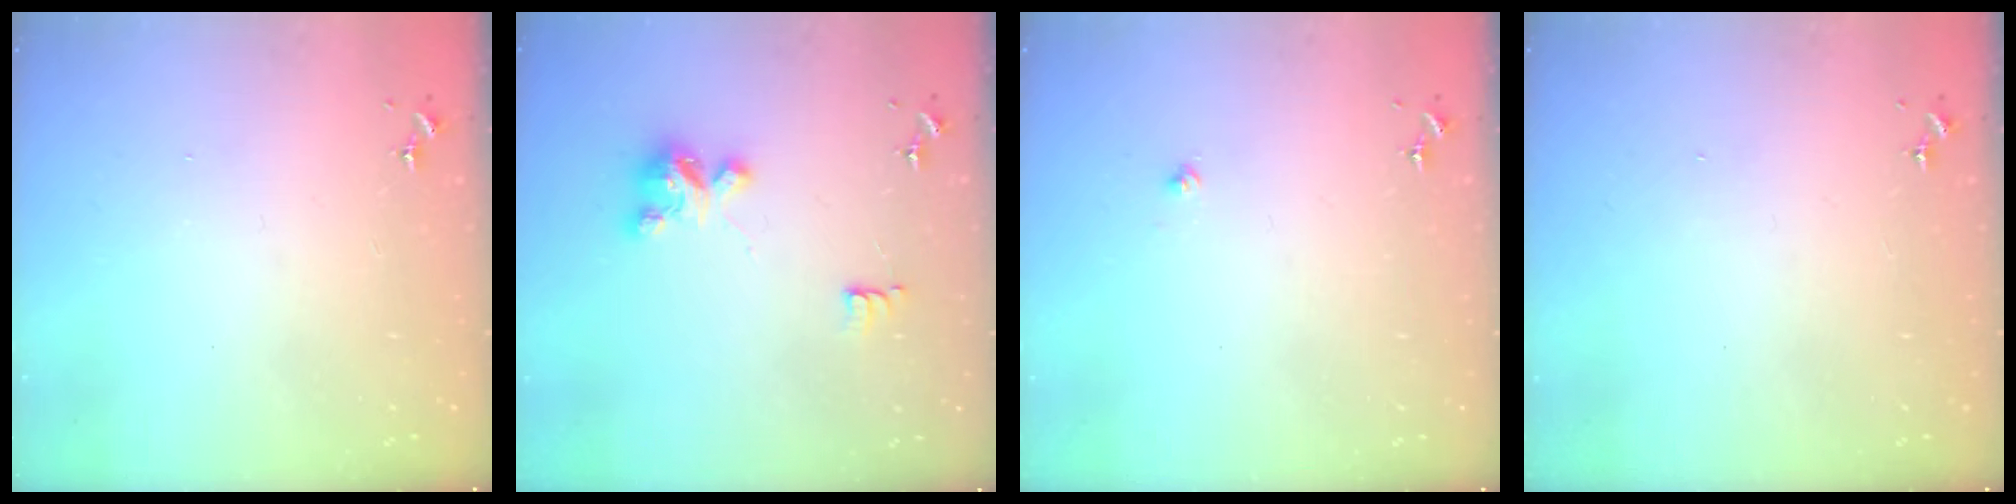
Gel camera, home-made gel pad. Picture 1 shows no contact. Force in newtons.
{"total": 6.6, "press": 6.6, "slide": 0.3}
{"total": 2.1, "press": 2.1, "slide": 0.3}
{"total": 0.0}